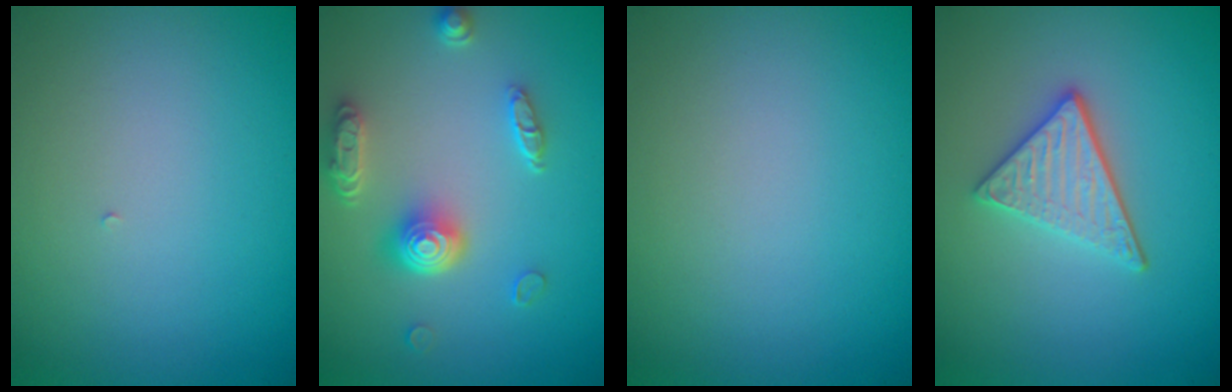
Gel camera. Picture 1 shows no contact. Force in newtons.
{"total": 4.5, "press": 3.5, "slide": 2.8}
{"total": 0.0}
{"total": 3.5, "press": 3.0, "slide": 1.8}